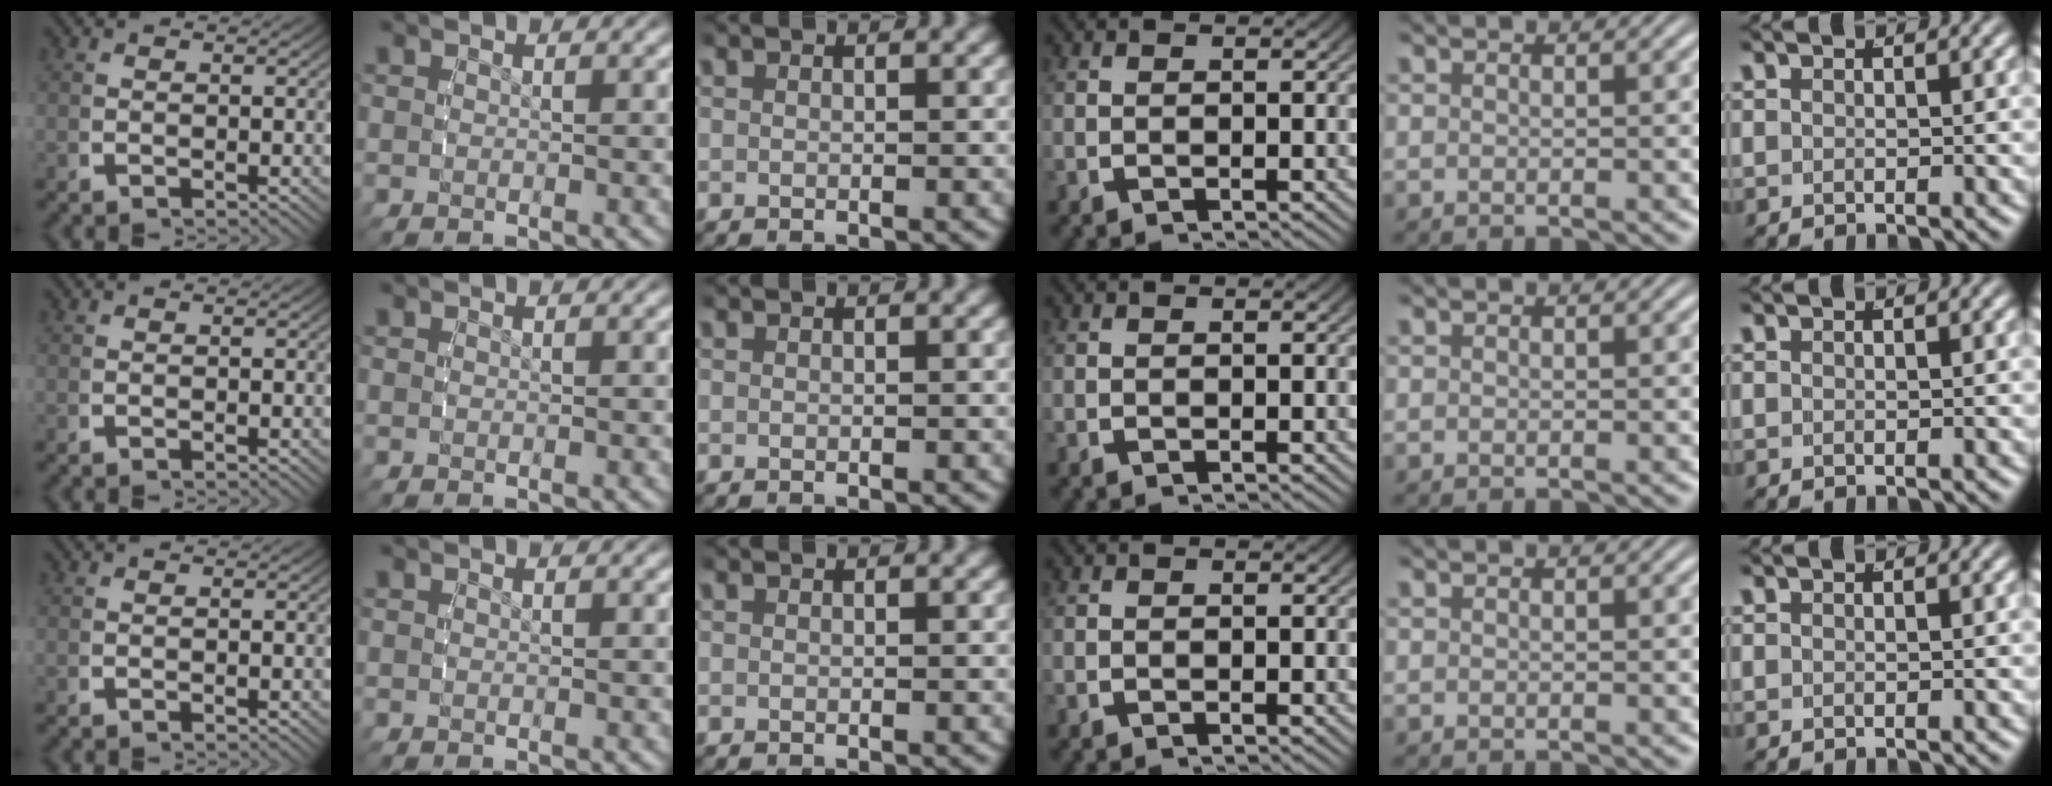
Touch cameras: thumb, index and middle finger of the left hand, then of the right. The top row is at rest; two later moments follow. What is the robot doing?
{"motion": "reach", "object": "pencil case"}